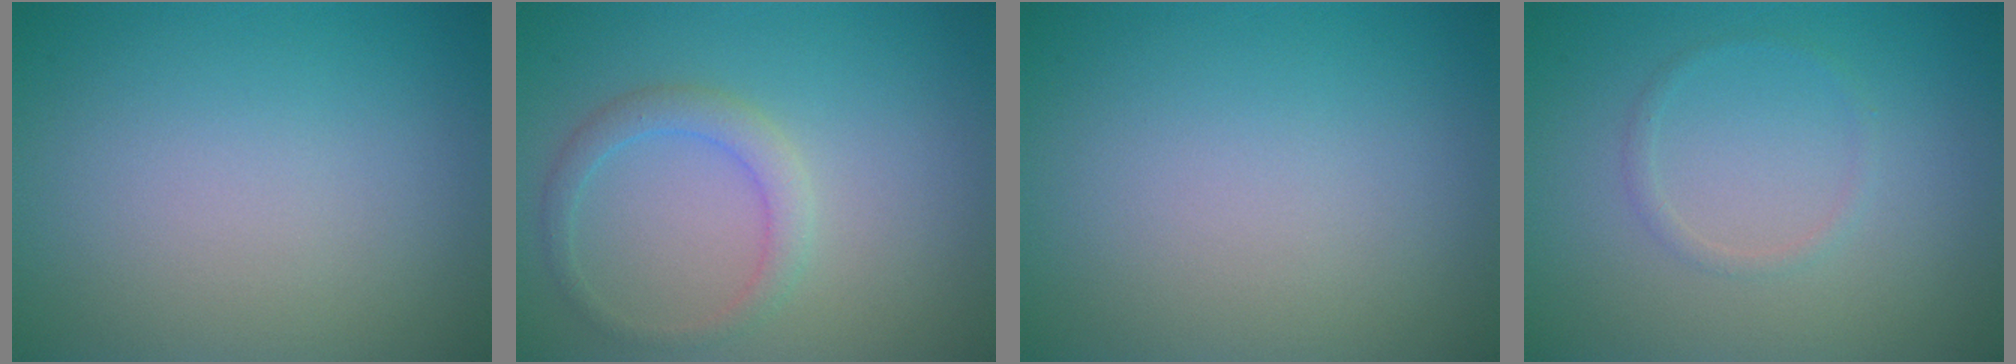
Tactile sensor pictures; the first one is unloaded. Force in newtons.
{"total": 2.2, "press": 2.2, "slide": 0.2}
{"total": 0.0}
{"total": 0.9, "press": 0.9, "slide": 0.1}